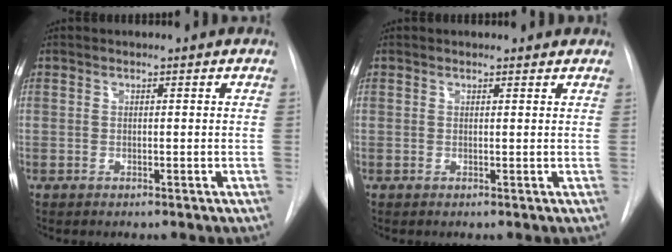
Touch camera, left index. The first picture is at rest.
{"total": 2.0, "force": [1.8, 0.8, 0.4], "torque": [-0.006, 0.005, 0.009]}